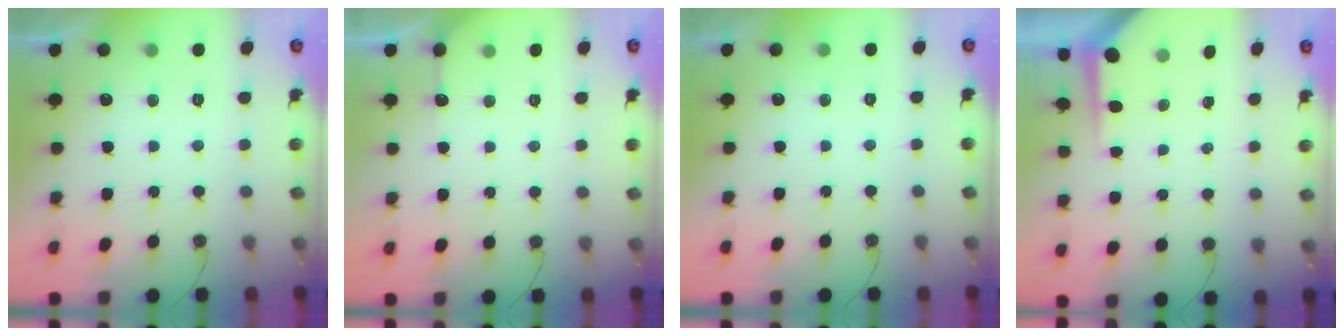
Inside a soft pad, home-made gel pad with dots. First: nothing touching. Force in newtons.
{"total": 3.2, "press": 3.1, "slide": 0.3}
{"total": 0.0}
{"total": 3.7, "press": 3.7, "slide": 0.3}